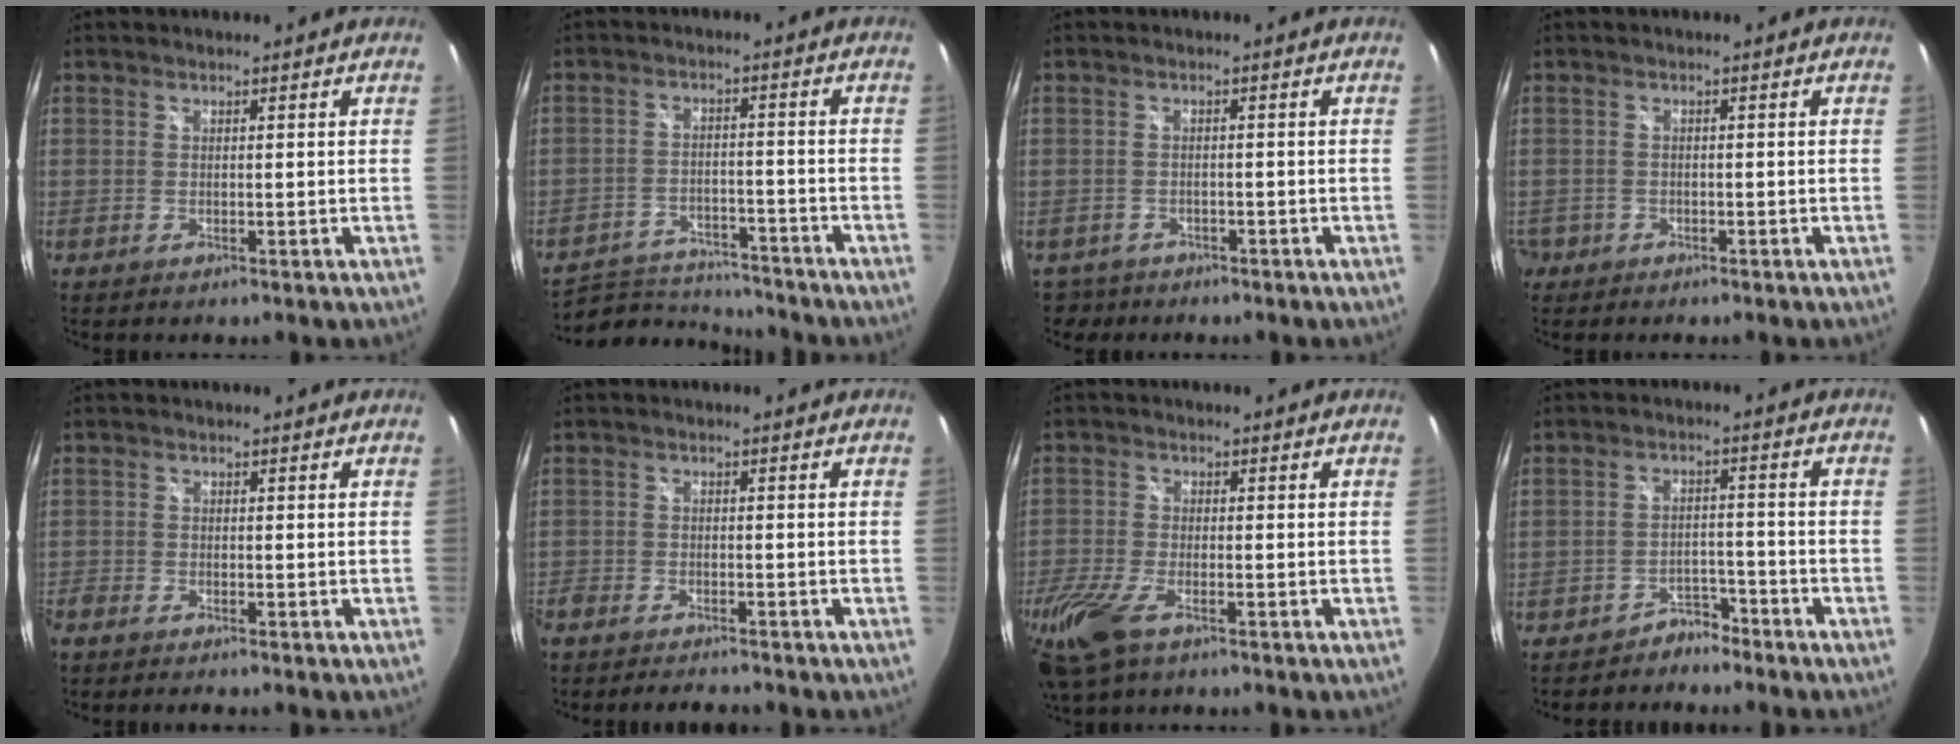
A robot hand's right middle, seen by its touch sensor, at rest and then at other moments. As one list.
[{"total": 11.3, "force": [-10.8, 2.3, 2.4], "torque": [-0.067, 0.008, -0.168]}, {"total": 4.4, "force": [-2.9, 3.2, 0.9], "torque": [-0.028, -0.005, -0.044]}, {"total": 3.3, "force": [-1.5, 2.8, 0.9], "torque": [-0.030, -0.002, -0.024]}, {"total": 2.8, "force": [-2.6, 0.6, 1.0], "torque": [-0.028, -0.013, -0.050]}, {"total": 5.7, "force": [-5.2, 1.4, 1.7], "torque": [-0.054, -0.011, -0.086]}, {"total": 14.0, "force": [-8.4, 6.1, 9.4], "torque": [-0.236, -0.051, -0.160]}, {"total": 4.6, "force": [-4.2, 1.9, 0.7], "torque": [-0.024, 0.011, -0.063]}]